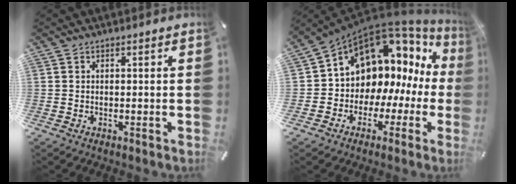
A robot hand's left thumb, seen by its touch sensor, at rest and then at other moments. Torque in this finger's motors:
{"motor_torque": [1.47, 3.54, 1.68, -1.08, 0.29]}